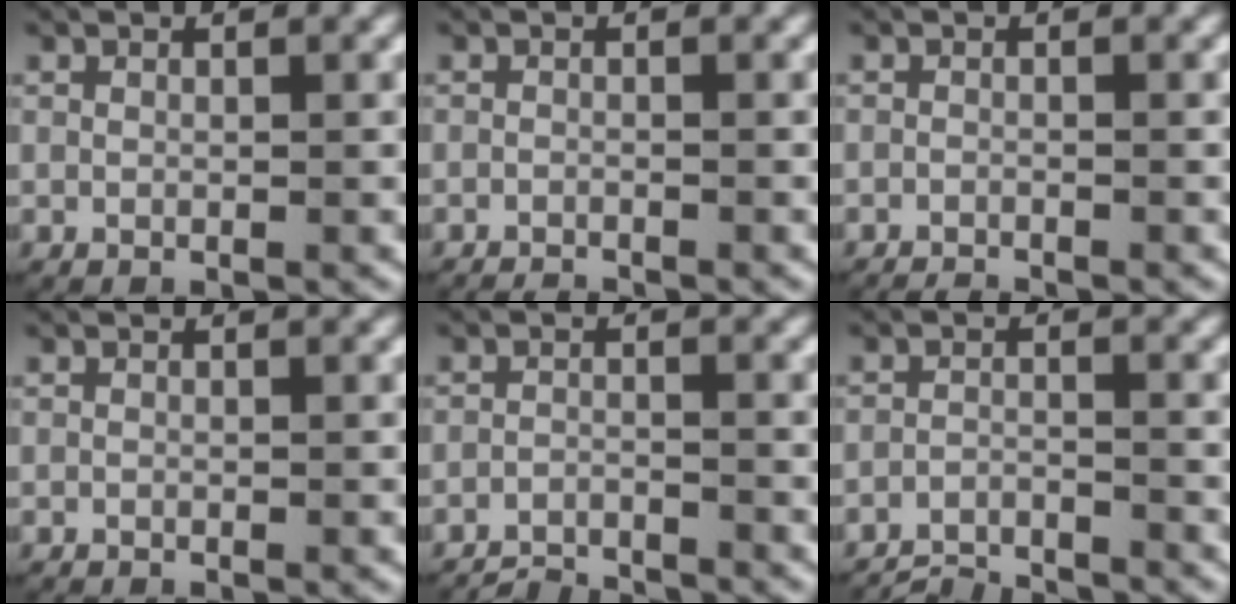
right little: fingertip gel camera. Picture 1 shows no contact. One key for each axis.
{"total": 1.6, "fx": -1.6, "fy": 0.2, "fz": 0.1, "tx": -0.006, "ty": -0.009, "tz": -0.025}
{"total": 1.7, "fx": -1.7, "fy": 0.2, "fz": 0.1, "tx": -0.007, "ty": -0.010, "tz": -0.027}
{"total": 0.0}
{"total": 4.2, "fx": -4.1, "fy": 0.9, "fz": 0.3, "tx": -0.003, "ty": -0.014, "tz": -0.070}
{"total": 5.2, "fx": -5.1, "fy": 1.2, "fz": 0.6, "tx": -0.007, "ty": -0.017, "tz": -0.085}